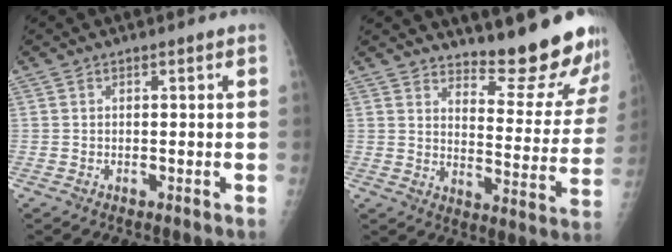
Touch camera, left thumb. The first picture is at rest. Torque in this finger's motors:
{"motor_torque": [0.09, 0.03, -0.25, -0.22, 0.06]}